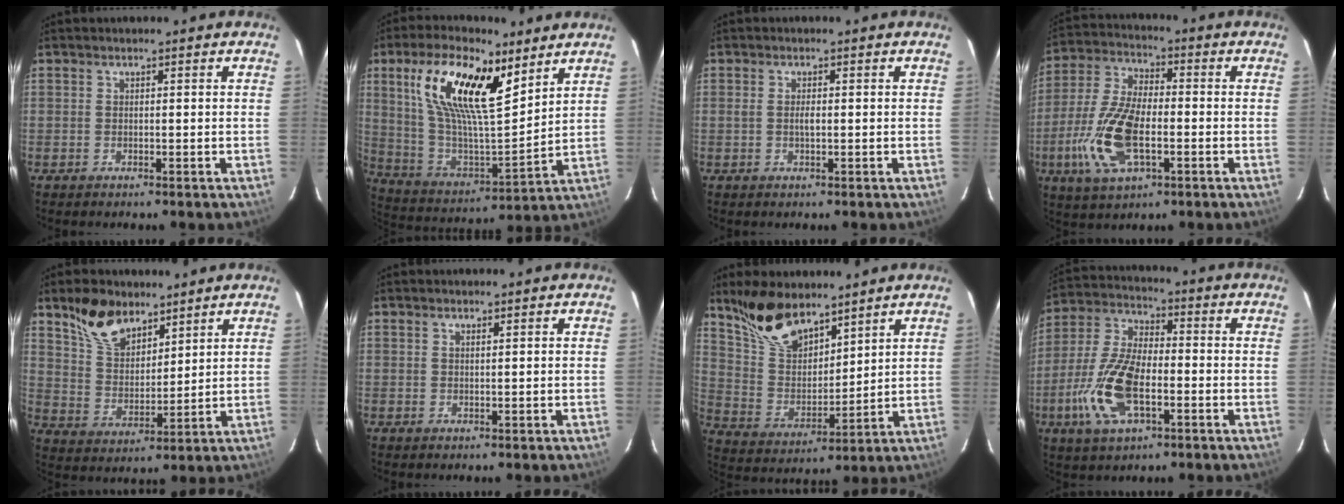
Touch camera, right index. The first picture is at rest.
{"total": 20.3, "force": [10.3, 7.4, 15.8], "torque": [-0.306, 0.011, 0.198]}
{"total": 1.3, "force": [0.0, 0.4, 1.3], "torque": [-0.024, 0.001, -0.001]}
{"total": 15.0, "force": [-4.2, 6.9, 12.6], "torque": [-0.279, -0.004, -0.081]}
{"total": 10.9, "force": [7.9, 5.6, 5.0], "torque": [-0.096, 0.015, 0.156]}
{"total": 0.7, "force": [0.6, 0.0, 0.4], "torque": [-0.008, 0.000, 0.009]}
{"total": 13.7, "force": [10.6, 5.8, 6.5], "torque": [-0.139, 0.020, 0.216]}
{"total": 14.7, "force": [-4.7, 6.7, 12.2], "torque": [-0.271, -0.003, -0.091]}